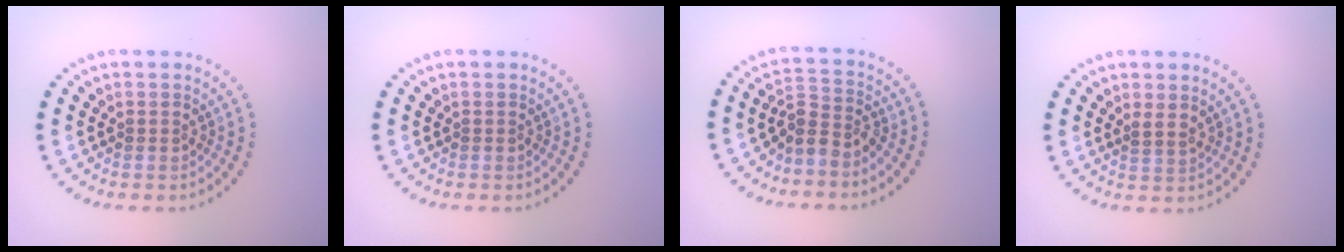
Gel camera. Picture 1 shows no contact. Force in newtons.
{"total": 0.0}
{"total": 2.6, "press": 1.9, "slide": 1.7}
{"total": 0.8, "press": 0.7, "slide": 0.5}